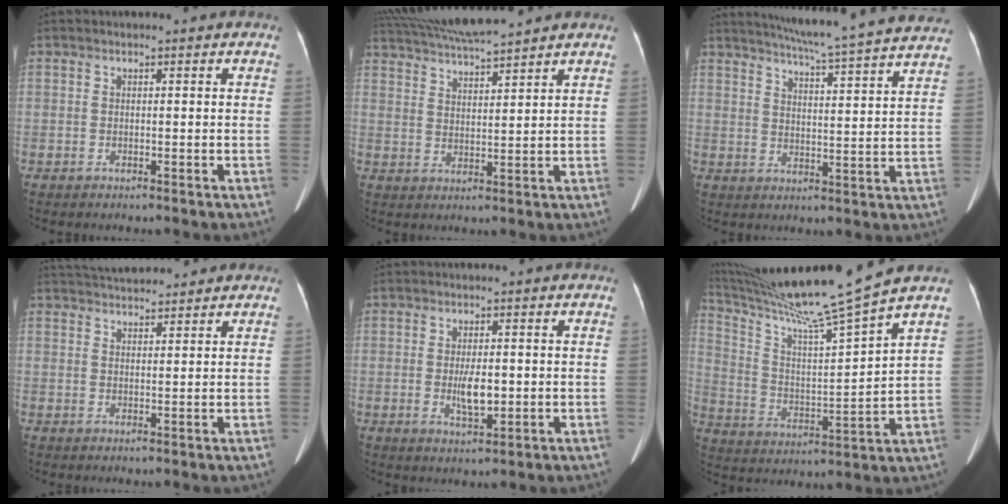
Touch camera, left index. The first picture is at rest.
{"total": 10.7, "force": [9.8, -0.6, 4.2], "torque": [-0.089, 0.019, 0.165]}
{"total": 21.5, "force": [19.5, -0.7, 8.8], "torque": [-0.143, -0.028, 0.248]}
{"total": 6.6, "force": [6.2, 1.0, 1.9], "torque": [-0.039, 0.030, 0.099]}
{"total": 4.1, "force": [-0.4, 1.3, 3.9], "torque": [-0.074, -0.007, -0.004]}
{"total": 17.2, "force": [14.8, -3.5, 8.0], "torque": [-0.151, -0.036, 0.255]}